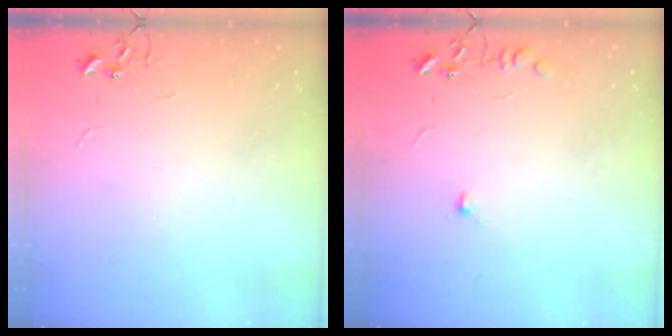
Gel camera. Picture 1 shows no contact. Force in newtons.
{"total": 6.5, "press": 6.5, "slide": 0.7}